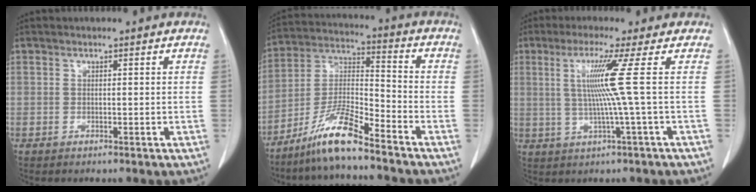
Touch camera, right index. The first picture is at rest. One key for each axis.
{"total": 10.1, "fx": -7.9, "fy": 0.4, "fz": 6.3, "tx": -0.130, "ty": -0.005, "tz": -0.152}
{"total": 7.0, "fx": 1.1, "fy": -2.8, "fz": 6.4, "tx": -0.130, "ty": 0.000, "tz": 0.032}